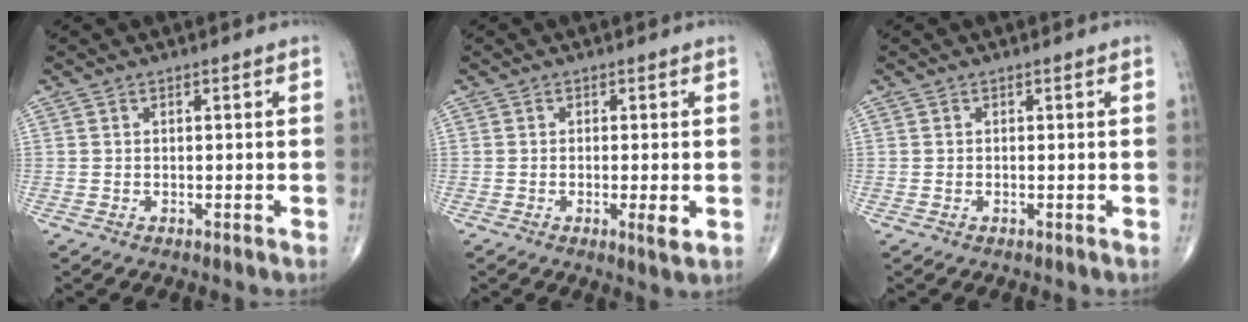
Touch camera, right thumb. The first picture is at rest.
{"total": 3.1, "force": [-0.7, 0.5, 3.0], "torque": [-0.050, -0.009, -0.013]}
{"total": 0.0}